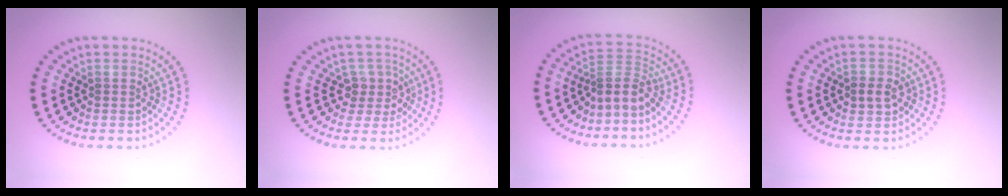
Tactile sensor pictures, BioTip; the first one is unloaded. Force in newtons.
{"total": 2.3, "press": 1.8, "slide": 1.3}
{"total": 2.9, "press": 2.0, "slide": 2.1}
{"total": 2.2, "press": 2.1, "slide": 0.3}